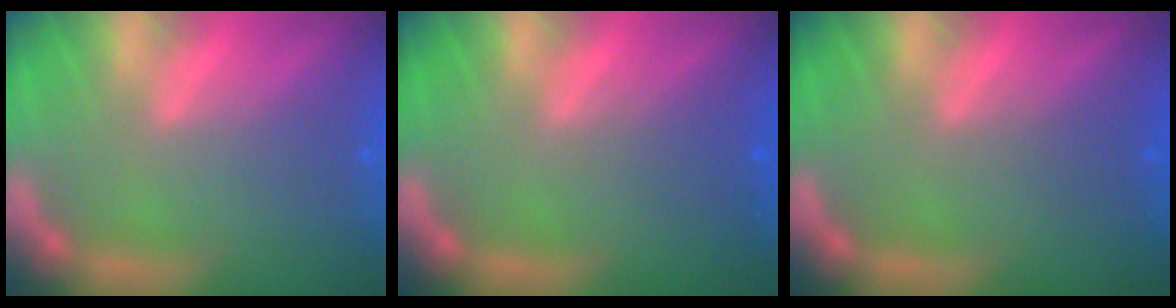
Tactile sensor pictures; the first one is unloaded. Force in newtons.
{"total": 1.4}
{"total": 0.9}